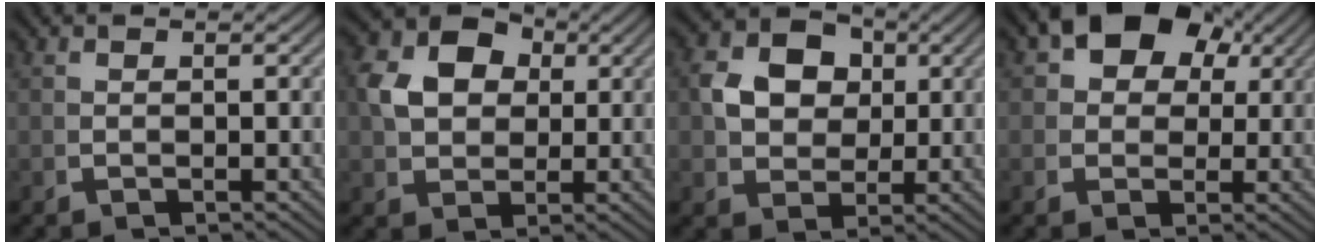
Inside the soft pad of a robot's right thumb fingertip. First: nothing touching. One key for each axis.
{"total": 7.3, "fx": 2.4, "fy": 5.4, "fz": 4.3, "tx": -0.105, "ty": -0.011, "tz": 0.053}
{"total": 7.4, "fx": 1.8, "fy": 5.8, "fz": 4.1, "tx": -0.100, "ty": -0.021, "tz": 0.044}
{"total": 7.6, "fx": 2.9, "fy": 5.4, "fz": 4.5, "tx": -0.085, "ty": -0.005, "tz": 0.047}